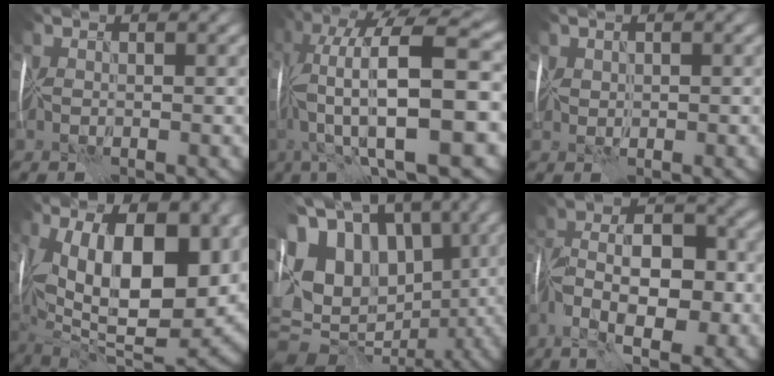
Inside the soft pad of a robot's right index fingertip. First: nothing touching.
{"total": 14.7, "force": [-0.7, 4.2, 14.0], "torque": [-0.251, 0.029, -0.001]}
{"total": 0.6, "force": [0.5, 0.3, -0.2], "torque": [0.002, 0.003, 0.016]}
{"total": 16.7, "force": [3.2, 8.1, 14.3], "torque": [-0.197, 0.002, 0.065]}
{"total": 16.4, "force": [3.7, 11.7, 10.8], "torque": [-0.217, 0.018, 0.076]}
{"total": 9.1, "force": [-3.2, 4.0, 7.5], "torque": [-0.121, 0.019, -0.064]}